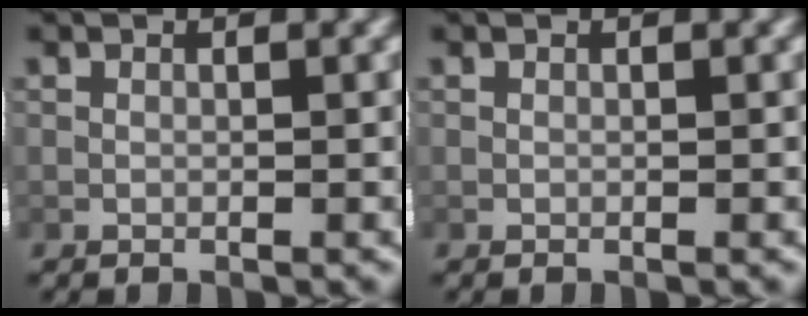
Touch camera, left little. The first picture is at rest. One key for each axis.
{"total": 0.0}